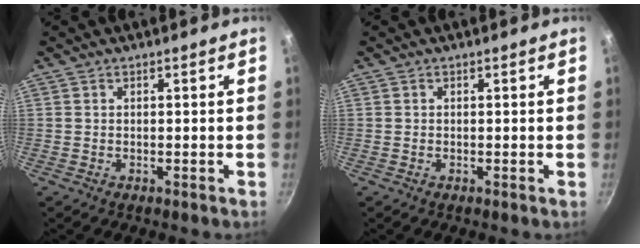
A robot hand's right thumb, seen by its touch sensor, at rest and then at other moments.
{"total": 0.0}